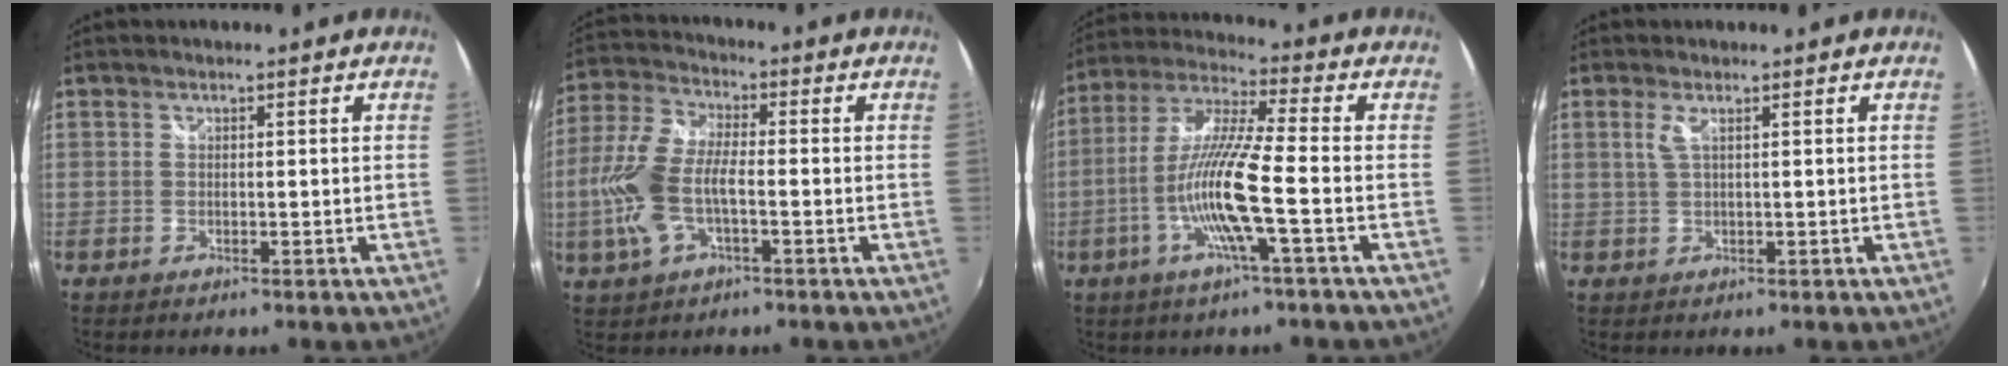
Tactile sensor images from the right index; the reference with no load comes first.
{"total": 11.5, "force": [-2.7, 4.6, 10.2], "torque": [-0.231, 0.002, -0.055]}
{"total": 12.9, "force": [-4.3, 0.0, 12.2], "torque": [-0.238, -0.005, -0.083]}
{"total": 1.7, "force": [0.4, -0.2, 1.6], "torque": [-0.031, 0.000, 0.008]}